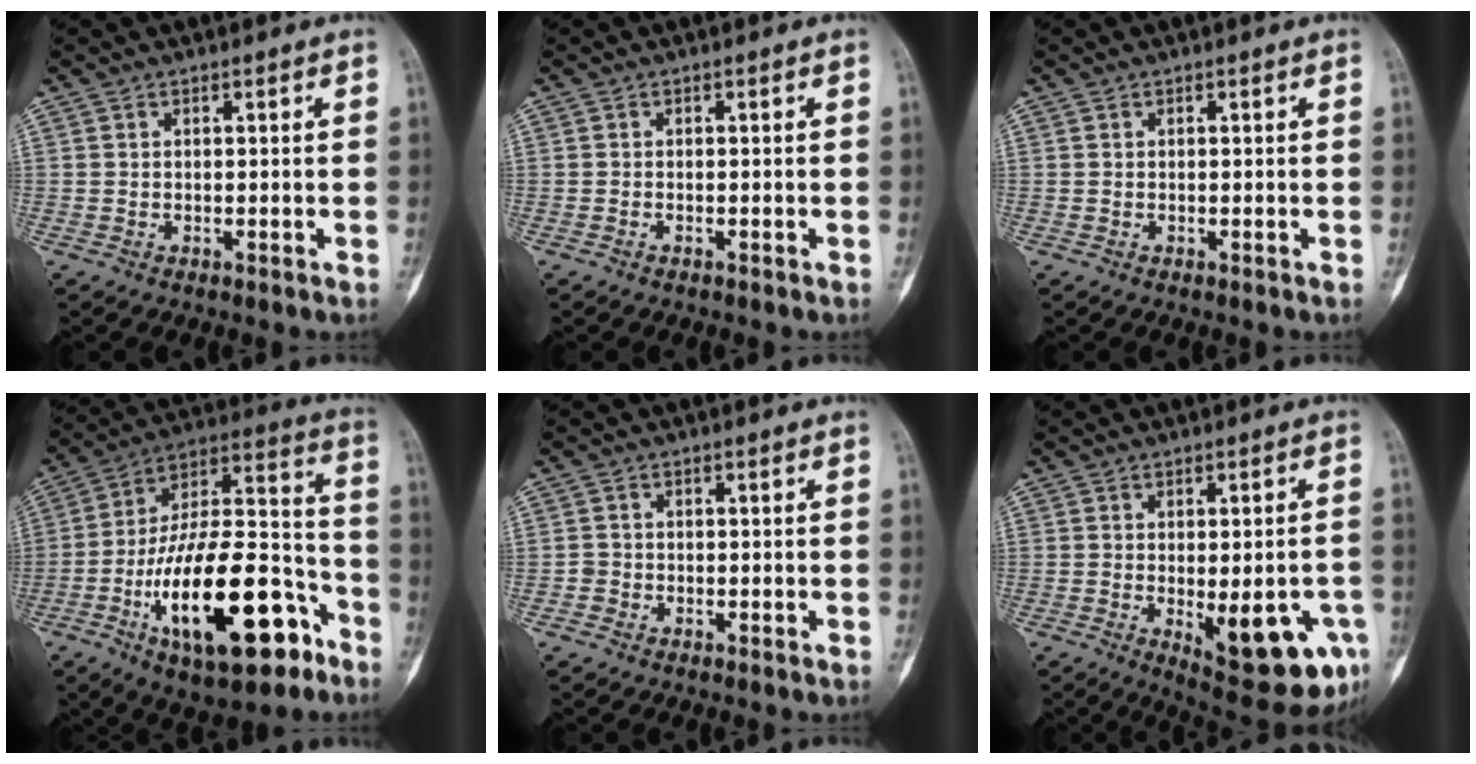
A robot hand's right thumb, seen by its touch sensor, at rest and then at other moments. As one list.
[{"total": 0.0}, {"total": 0.0}, {"total": 27.7, "force": [-12.1, 11.2, 22.2], "torque": [-0.377, 0.071, -0.189]}, {"total": 1.2, "force": [-0.5, 1.0, 0.0], "torque": [0.008, 0.007, -0.016]}, {"total": 15.4, "force": [-4.6, 5.5, 13.6], "torque": [-0.142, -0.001, -0.042]}]